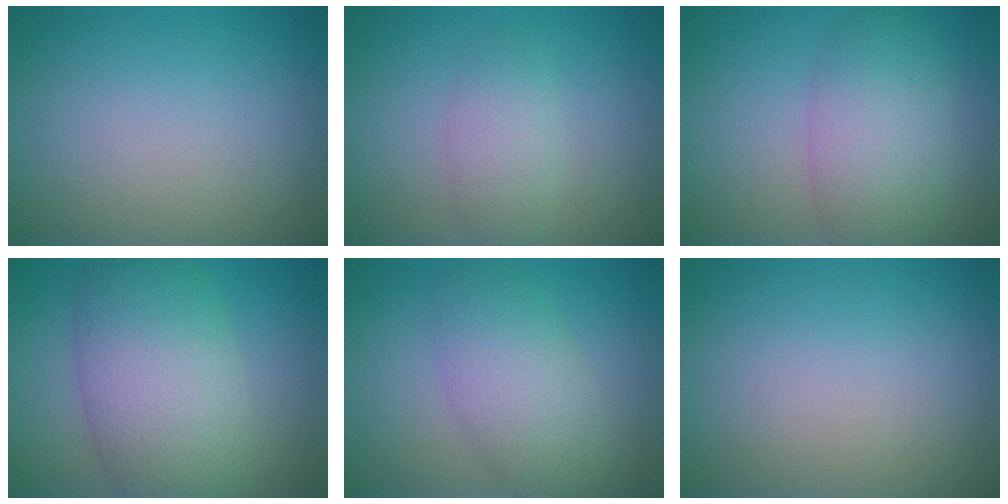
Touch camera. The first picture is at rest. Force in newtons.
{"total": 2.4, "press": 2.4, "slide": 0.1}
{"total": 5.7, "press": 5.7, "slide": 0.2}
{"total": 9.0, "press": 9.0, "slide": 0.6}
{"total": 4.9, "press": 4.9, "slide": 0.2}
{"total": 0.0}